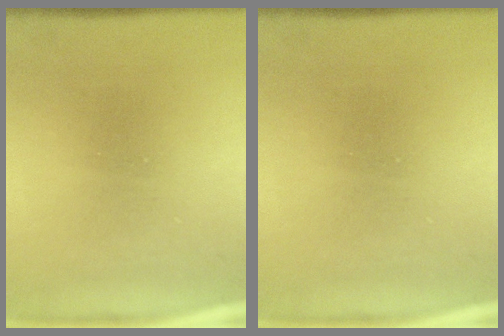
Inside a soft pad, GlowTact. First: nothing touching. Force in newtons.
{"total": 0.0}